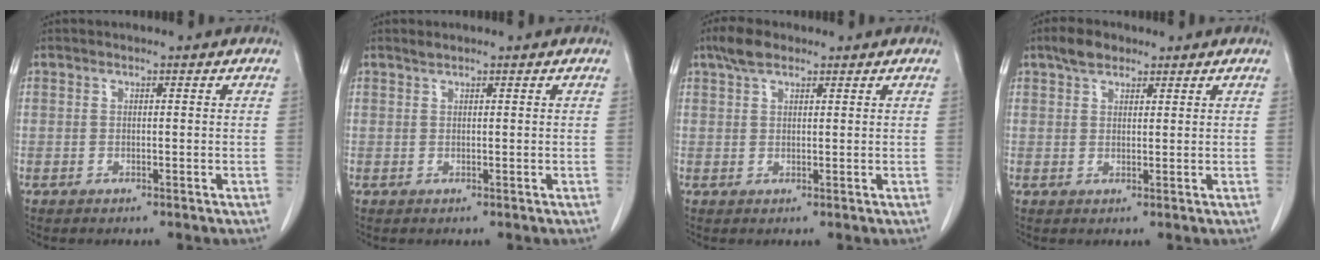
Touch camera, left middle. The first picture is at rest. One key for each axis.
{"total": 0.7, "fx": 0.6, "fy": -0.1, "fz": 0.2, "tx": -0.010, "ty": 0.001, "tz": 0.015}
{"total": 3.4, "fx": 2.5, "fy": 1.4, "fz": 1.9, "tx": -0.044, "ty": 0.011, "tz": 0.046}
{"total": 3.3, "fx": 2.4, "fy": 1.6, "fz": 1.5, "tx": -0.033, "ty": 0.010, "tz": 0.043}